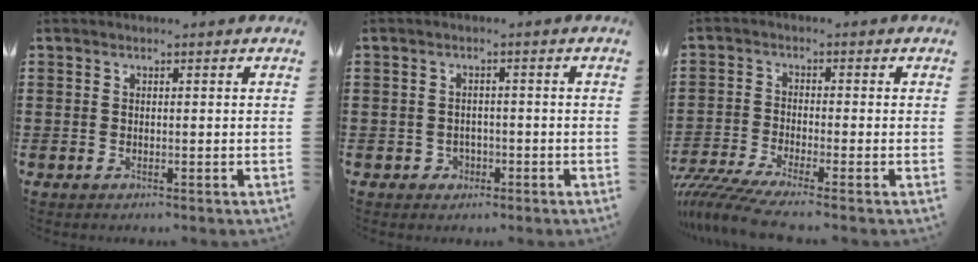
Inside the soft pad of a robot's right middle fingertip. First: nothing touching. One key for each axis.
{"total": 1.4, "fx": -0.7, "fy": 1.1, "fz": 0.3, "tx": -0.012, "ty": 0.002, "tz": -0.018}
{"total": 4.4, "fx": -3.9, "fy": -0.5, "fz": 2.0, "tx": -0.064, "ty": -0.026, "tz": -0.083}